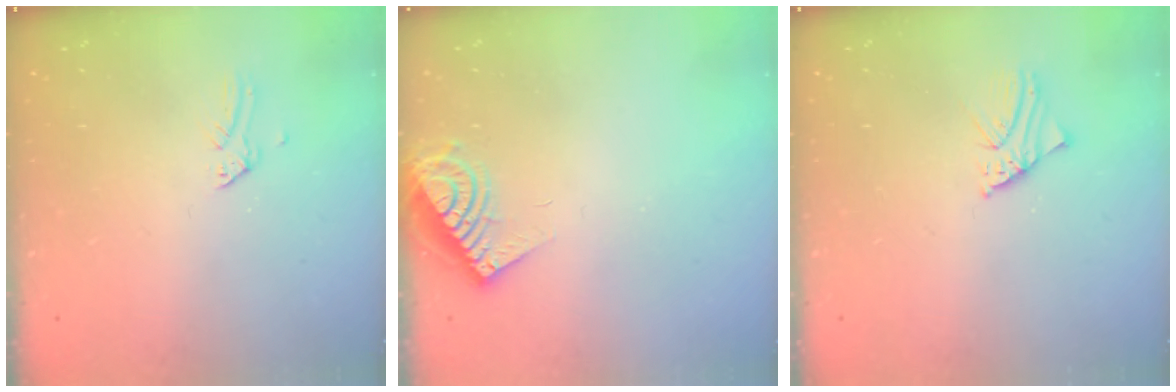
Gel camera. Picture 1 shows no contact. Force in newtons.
{"total": 8.6, "press": 8.5, "slide": 0.8}
{"total": 1.7, "press": 1.7, "slide": 0.2}